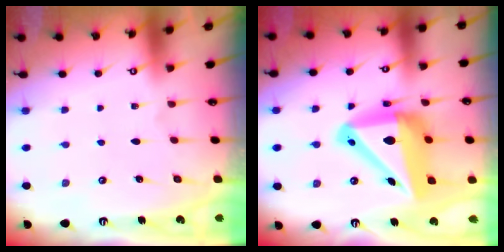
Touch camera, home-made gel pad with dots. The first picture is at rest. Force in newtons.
{"total": 19.5, "press": 19.2, "slide": 3.2}